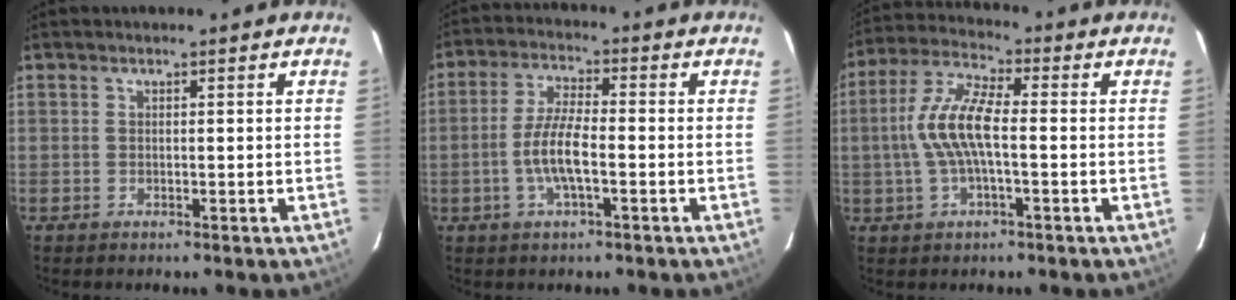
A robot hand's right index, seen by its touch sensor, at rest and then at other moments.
{"total": 7.3, "force": [-2.1, 1.7, 6.8], "torque": [-0.140, 0.004, -0.042]}
{"total": 10.1, "force": [-0.9, 3.0, 9.6], "torque": [-0.203, 0.012, -0.019]}